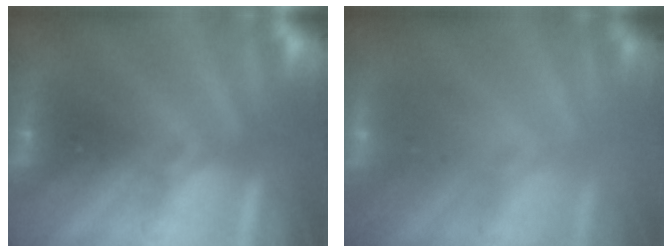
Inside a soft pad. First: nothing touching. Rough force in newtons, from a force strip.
{"total": 2.2}